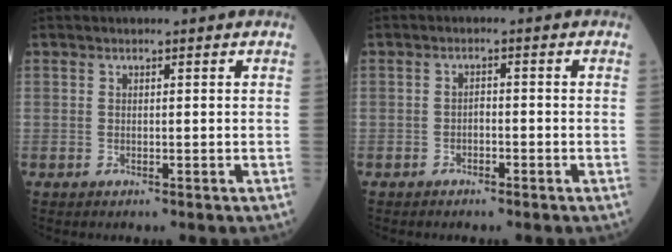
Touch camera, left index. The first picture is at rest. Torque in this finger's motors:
{"motor_torque": [-0.09, -0.06, 0.00, -0.01]}